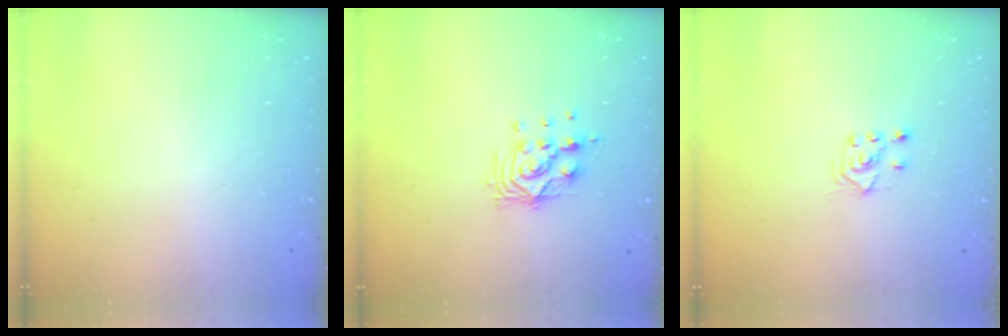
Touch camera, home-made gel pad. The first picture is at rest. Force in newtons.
{"total": 9.7, "press": 9.6, "slide": 0.8}
{"total": 3.8, "press": 3.8, "slide": 0.5}